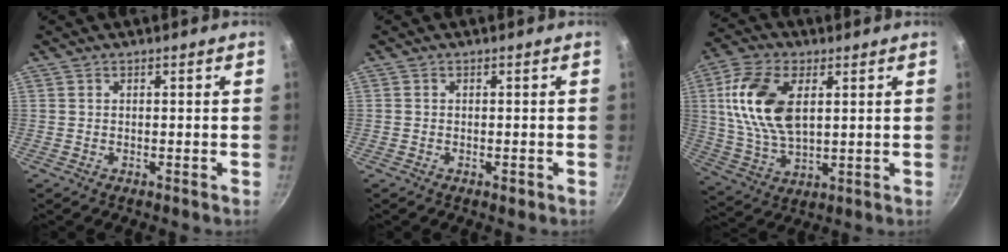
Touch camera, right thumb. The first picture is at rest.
{"total": 1.4, "force": [-0.6, 0.8, 0.9], "torque": [-0.013, 0.001, -0.009]}
{"total": 15.3, "force": [3.6, 8.6, 12.2], "torque": [-0.230, -0.006, 0.071]}